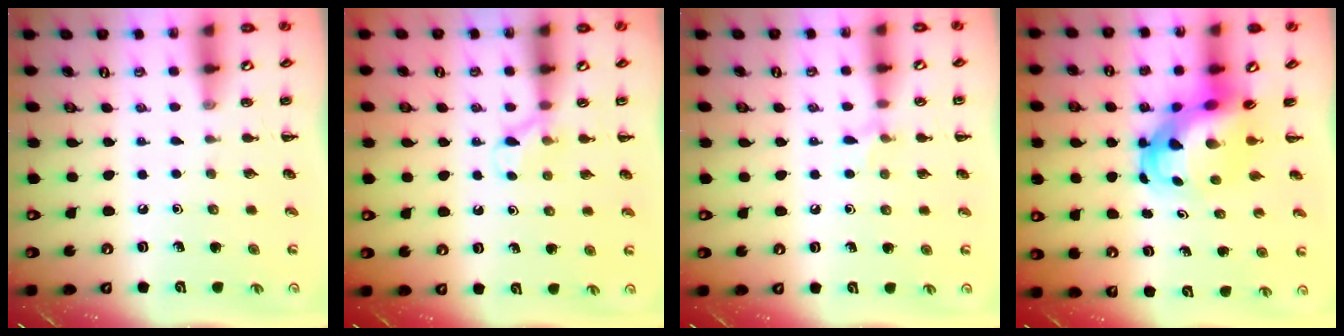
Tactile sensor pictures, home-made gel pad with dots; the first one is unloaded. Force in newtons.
{"total": 6.2, "press": 5.9, "slide": 1.9}
{"total": 5.1, "press": 4.8, "slide": 1.7}
{"total": 6.1, "press": 5.8, "slide": 1.8}